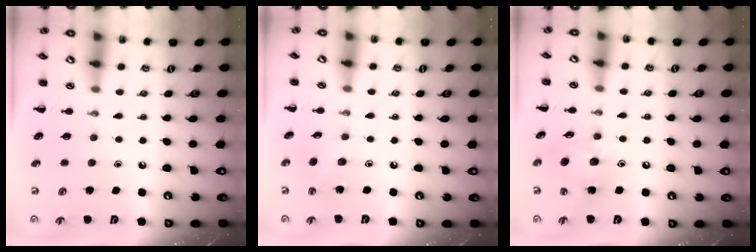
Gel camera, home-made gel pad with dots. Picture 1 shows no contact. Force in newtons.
{"total": 2.8, "press": 2.8, "slide": 0.7}
{"total": 10.3, "press": 10.2, "slide": 1.2}